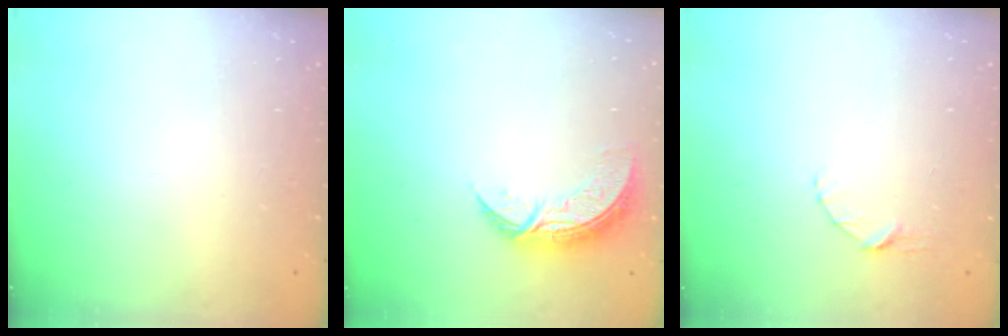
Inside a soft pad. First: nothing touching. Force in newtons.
{"total": 8.4, "press": 8.4, "slide": 0.4}
{"total": 3.8, "press": 3.8, "slide": 0.4}